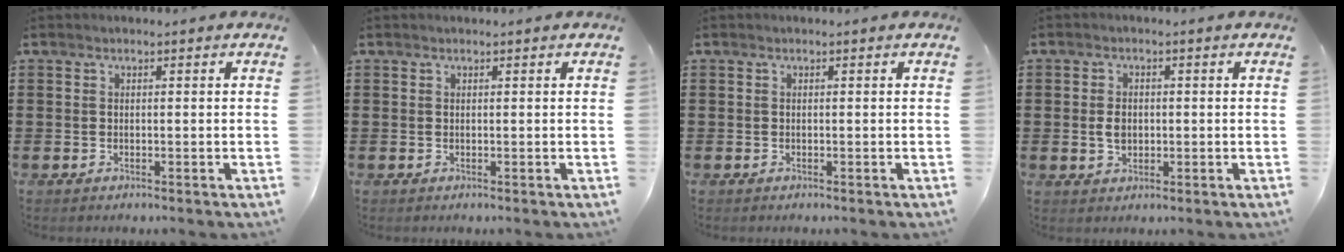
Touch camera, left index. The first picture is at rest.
{"total": 0.0}
{"total": 0.0}
{"total": 2.7, "force": [-0.1, 1.9, 1.9], "torque": [-0.040, 0.005, -0.002]}